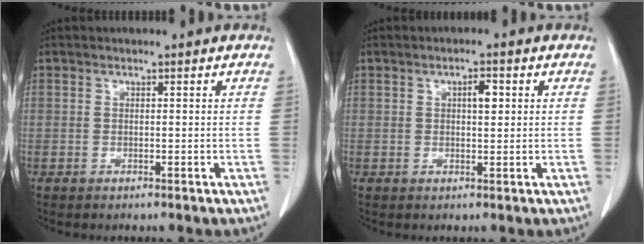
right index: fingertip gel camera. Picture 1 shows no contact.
{"total": 2.4, "force": [0.7, 0.8, 2.1], "torque": [-0.035, 0.001, 0.011]}